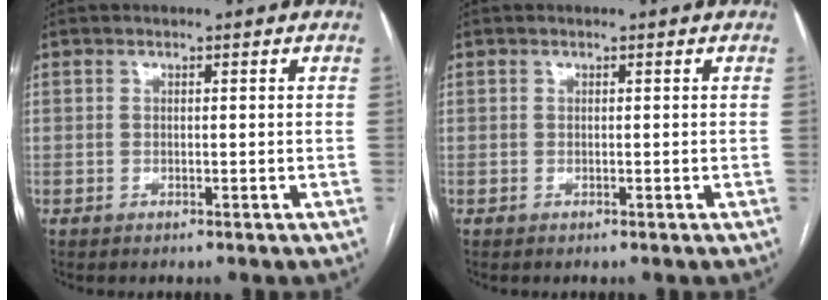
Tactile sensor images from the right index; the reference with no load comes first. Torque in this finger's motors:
{"motor_torque": [0.01, 0.02, 0.00, 0.00]}